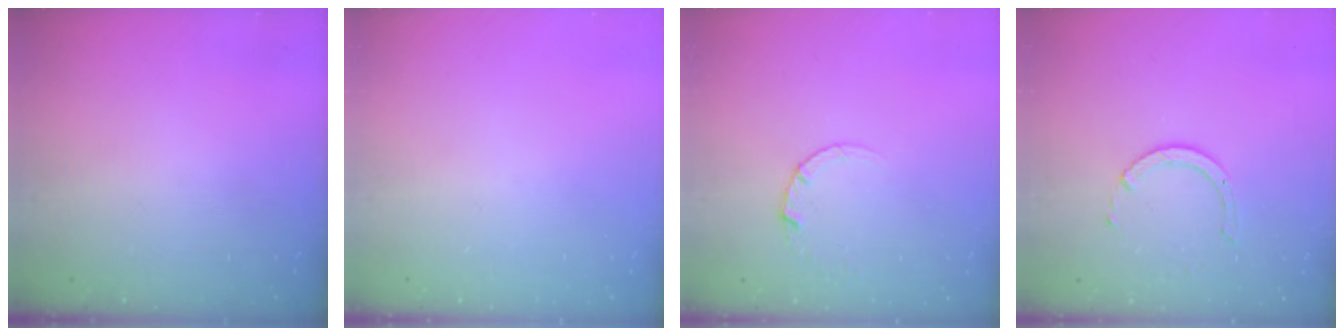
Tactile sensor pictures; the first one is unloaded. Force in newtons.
{"total": 0.0}
{"total": 2.7, "press": 2.7, "slide": 0.2}
{"total": 3.6, "press": 3.6, "slide": 0.5}